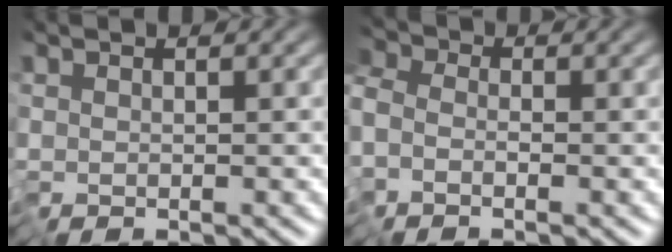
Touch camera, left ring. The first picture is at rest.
{"total": 3.1, "force": [-1.8, 2.2, 1.1], "torque": [-0.027, -0.008, -0.040]}